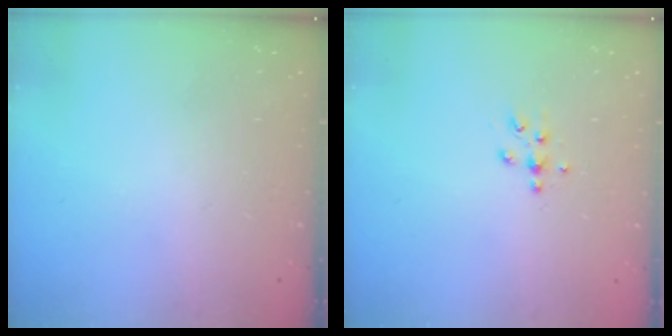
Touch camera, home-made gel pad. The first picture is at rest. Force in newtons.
{"total": 4.9, "press": 4.8, "slide": 0.6}